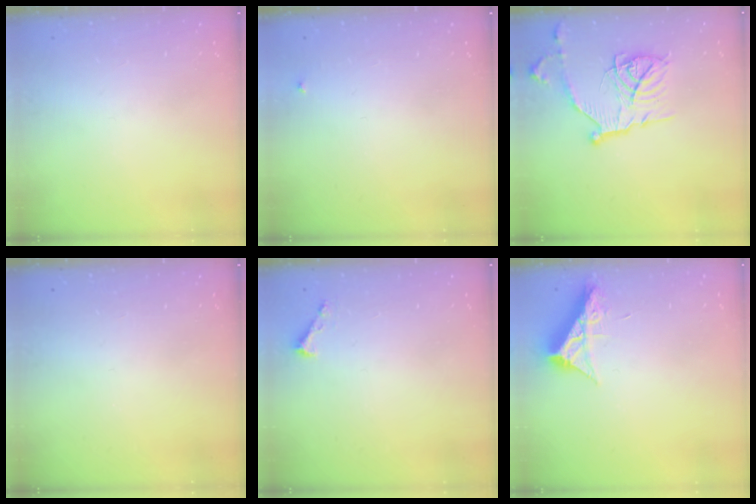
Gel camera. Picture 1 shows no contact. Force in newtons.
{"total": 3.0, "press": 3.0, "slide": 0.4}
{"total": 15.2, "press": 15.2, "slide": 1.1}
{"total": 0.0}
{"total": 1.6, "press": 1.6, "slide": 0.1}
{"total": 8.9, "press": 8.9, "slide": 0.3}